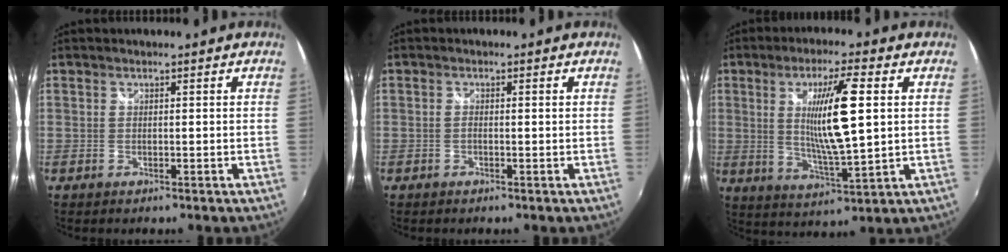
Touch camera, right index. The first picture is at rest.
{"total": 0.7, "force": [-0.1, 0.0, 0.7], "torque": [-0.010, 0.002, -0.004]}
{"total": 11.9, "force": [2.3, 1.1, 11.7], "torque": [-0.206, -0.009, 0.043]}